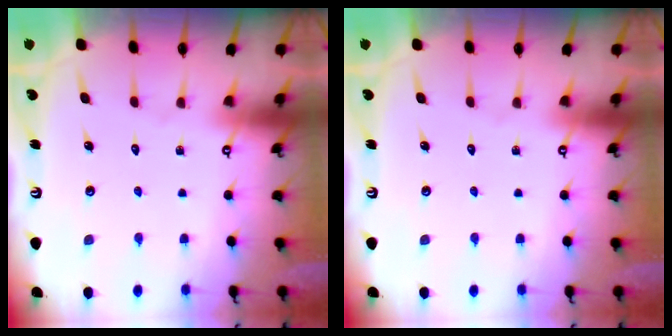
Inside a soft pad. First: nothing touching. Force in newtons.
{"total": 0.0}